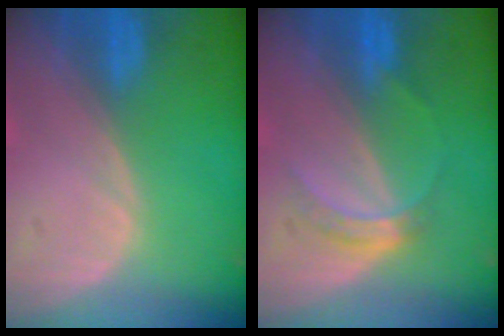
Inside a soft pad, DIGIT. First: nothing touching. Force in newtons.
{"total": 3.5, "press": 3.2, "slide": 1.5}